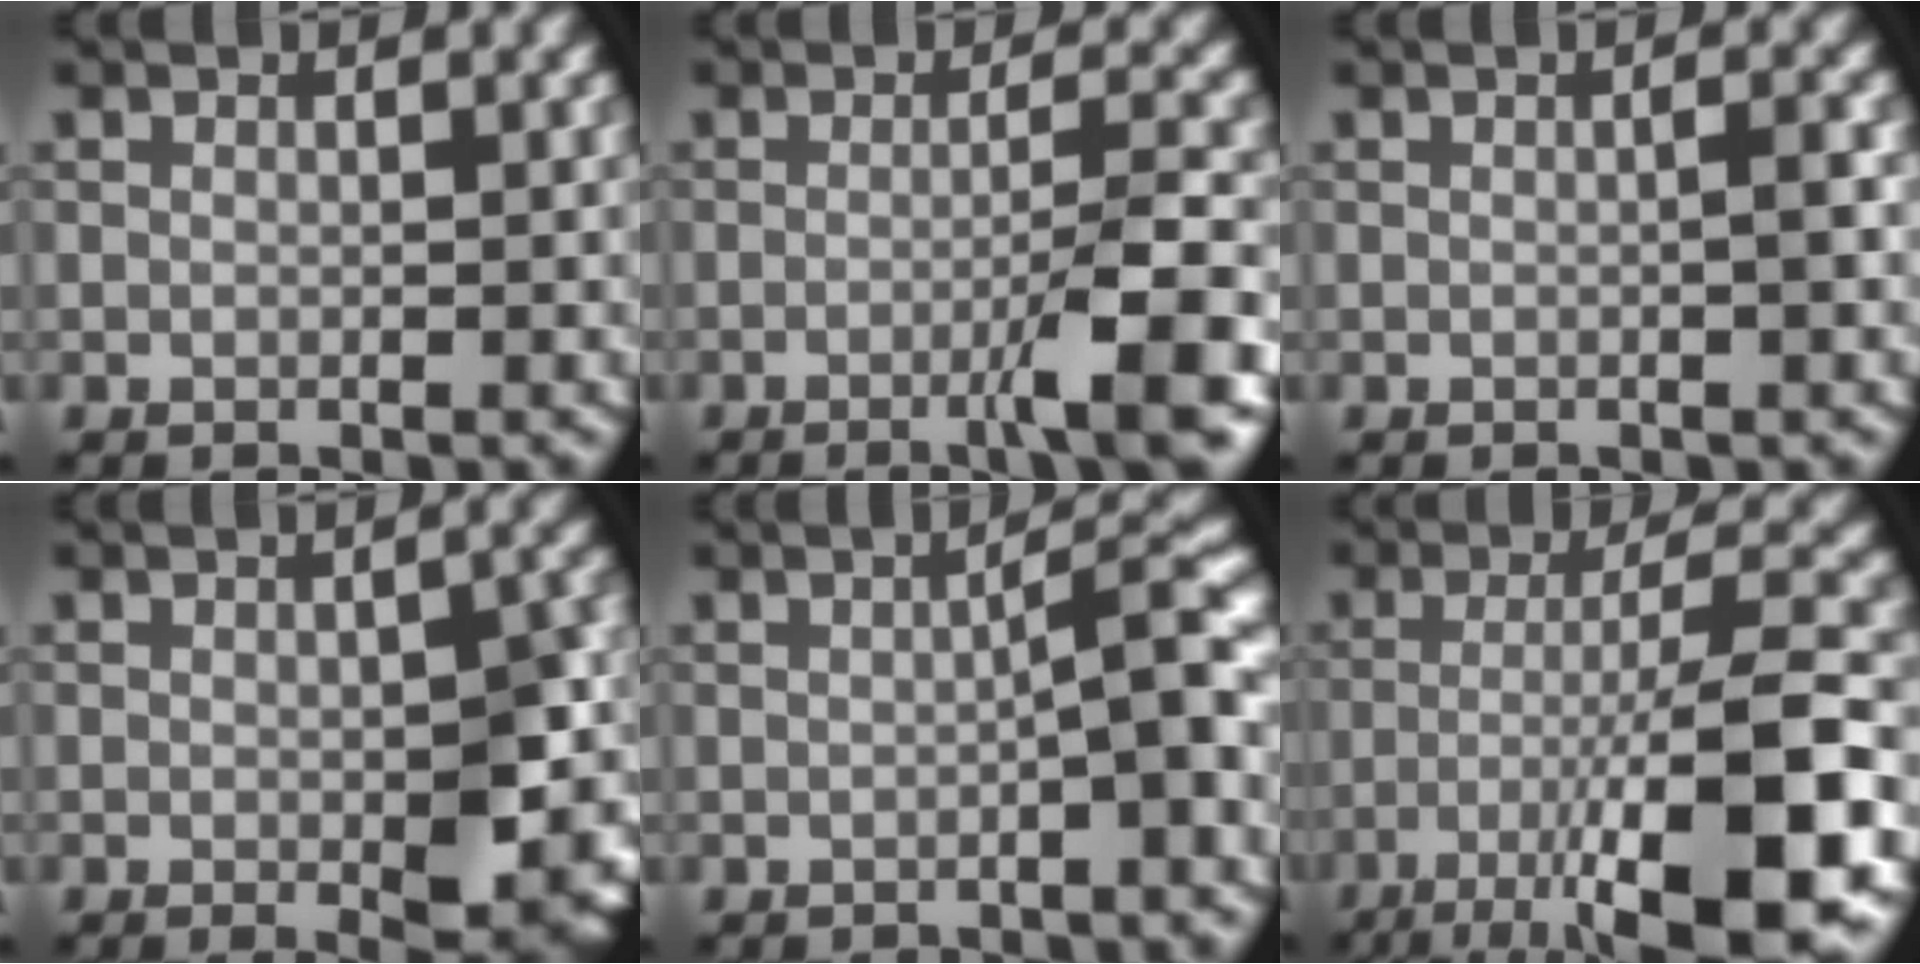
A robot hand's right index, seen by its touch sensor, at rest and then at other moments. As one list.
[{"total": 5.6, "force": [-2.2, 0.6, 5.1], "torque": [-0.072, 0.007, -0.045]}, {"total": 1.2, "force": [-0.2, 0.1, 1.1], "torque": [-0.017, 0.005, -0.004]}, {"total": 8.3, "force": [-1.8, 3.6, 7.2], "torque": [-0.091, -0.015, -0.016]}, {"total": 3.4, "force": [-0.9, 0.3, 3.3], "torque": [-0.049, 0.021, -0.017]}, {"total": 12.8, "force": [-6.1, 2.7, 11.0], "torque": [-0.170, 0.001, -0.101]}]